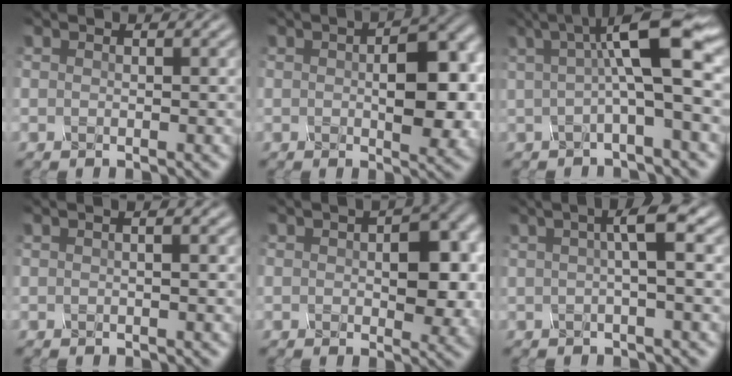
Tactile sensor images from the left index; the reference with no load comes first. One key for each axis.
{"total": 6.5, "fx": 0.0, "fy": 3.2, "fz": 5.6, "tx": -0.078, "ty": -0.001, "tz": -0.001}
{"total": 6.8, "fx": 1.3, "fy": 1.0, "fz": 6.6, "tx": -0.108, "ty": 0.015, "tz": 0.013}
{"total": 1.7, "fx": 0.5, "fy": 0.6, "fz": 1.5, "tx": -0.015, "ty": -0.002, "tz": -0.005}
{"total": 5.9, "fx": 0.3, "fy": 3.5, "fz": 4.8, "tx": -0.058, "ty": -0.002, "tz": 0.003}
{"total": 3.4, "fx": 0.6, "fy": 0.5, "fz": 3.3, "tx": -0.050, "ty": 0.013, "tz": 0.005}